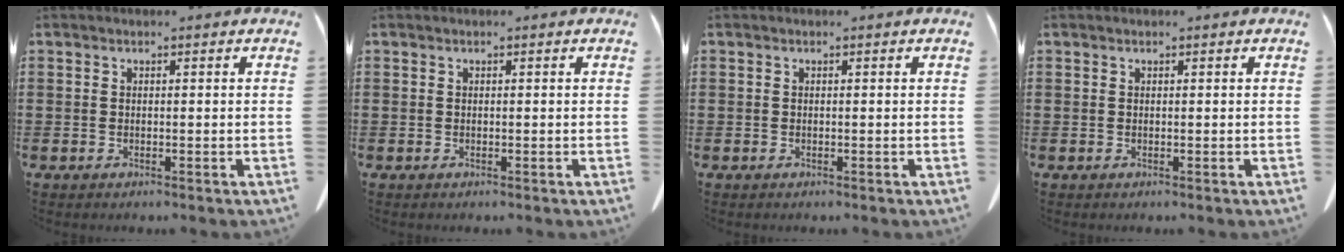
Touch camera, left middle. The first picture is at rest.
{"total": 0.0}
{"total": 0.0}
{"total": 0.0}